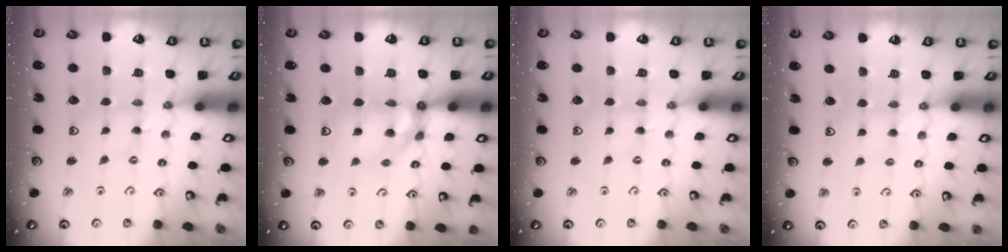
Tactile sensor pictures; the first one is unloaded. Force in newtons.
{"total": 11.1, "press": 10.9, "slide": 1.6}
{"total": 1.0, "press": 1.0, "slide": 0.0}
{"total": 4.9, "press": 4.8, "slide": 0.7}